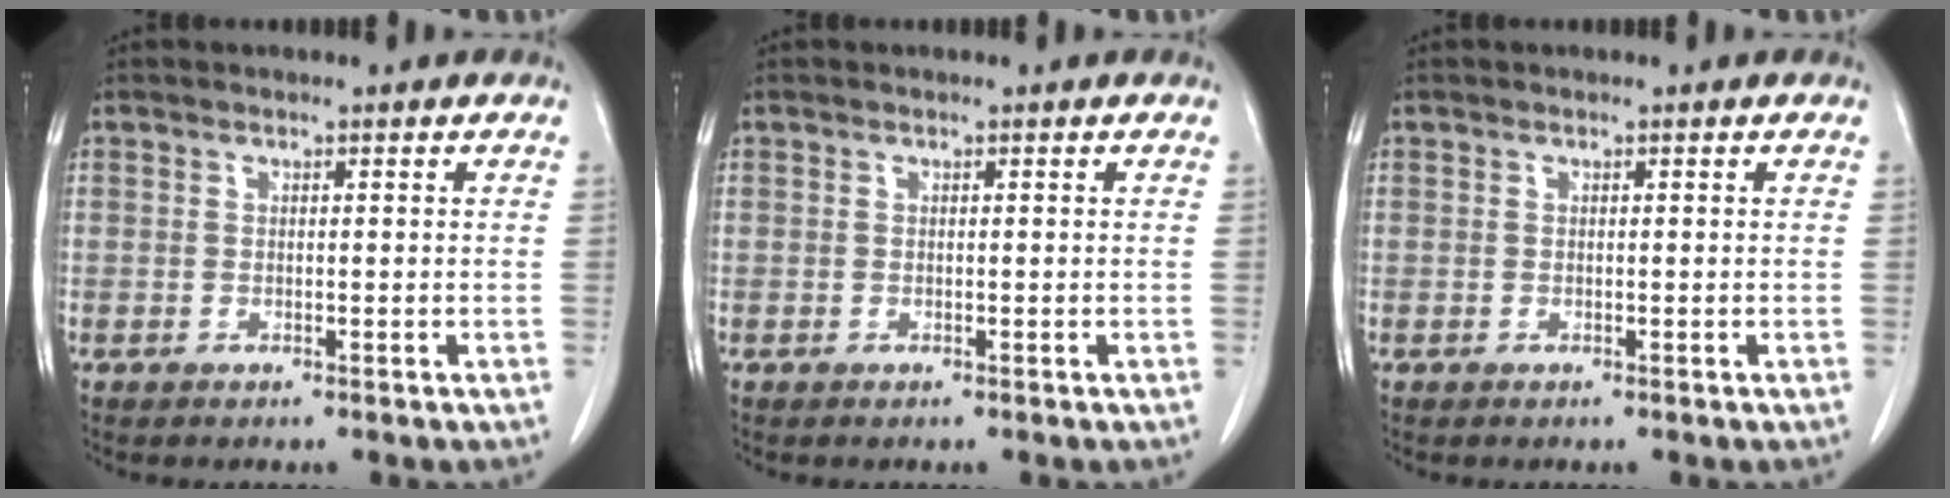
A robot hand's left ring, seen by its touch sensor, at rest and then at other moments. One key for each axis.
{"total": 0.0}
{"total": 0.0}